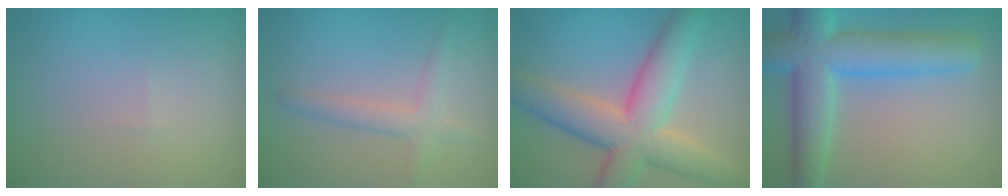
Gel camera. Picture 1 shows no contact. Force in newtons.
{"total": 1.7, "press": 1.7, "slide": 0.2}
{"total": 9.0, "press": 9.0, "slide": 0.5}
{"total": 8.8, "press": 8.8, "slide": 0.3}